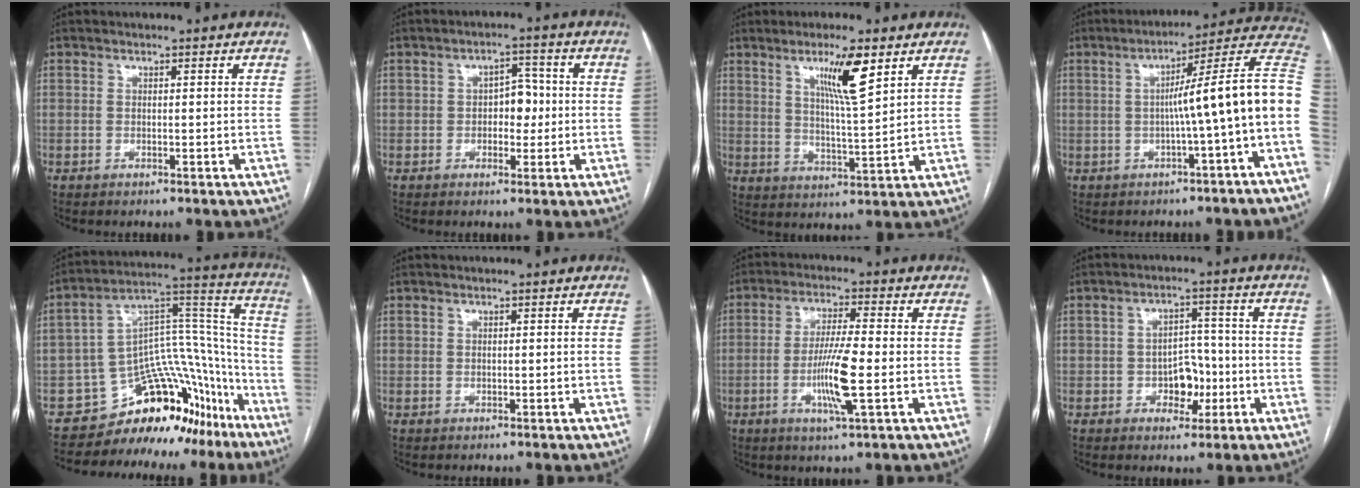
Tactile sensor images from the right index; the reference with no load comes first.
{"total": 4.7, "force": [-0.2, 3.0, 3.6], "torque": [-0.052, 0.016, -0.003]}
{"total": 8.6, "force": [4.6, 0.4, 7.2], "torque": [-0.128, -0.010, 0.080]}
{"total": 13.5, "force": [-1.2, -1.2, 13.4], "torque": [-0.173, 0.035, -0.028]}
{"total": 18.8, "force": [-15.0, 8.8, 7.0], "torque": [-0.075, 0.086, -0.222]}
{"total": 0.0}
{"total": 8.6, "force": [-2.0, 0.2, 8.4], "torque": [-0.162, -0.010, -0.040]}
{"total": 5.7, "force": [-1.6, 3.9, 3.9], "torque": [-0.053, 0.017, -0.022]}